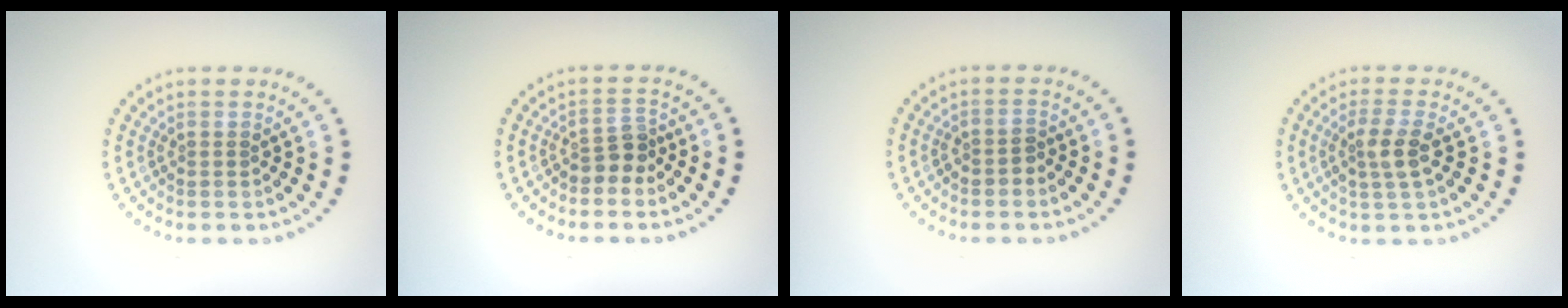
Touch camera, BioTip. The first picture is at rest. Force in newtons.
{"total": 2.2, "press": 1.7, "slide": 1.4}
{"total": 1.1, "press": 1.0, "slide": 0.4}
{"total": 2.5, "press": 2.3, "slide": 0.9}